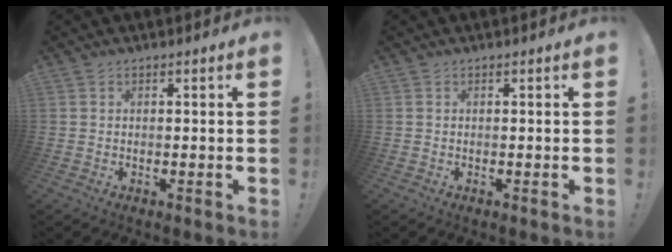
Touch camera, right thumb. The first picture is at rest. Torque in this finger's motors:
{"motor_torque": [-0.15, -0.03, -0.06, 0.10, 0.02]}